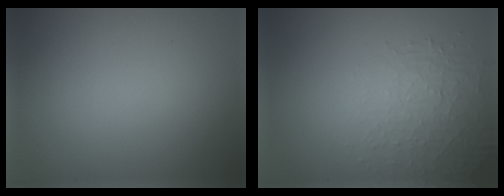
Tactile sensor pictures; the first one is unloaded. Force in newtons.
{"total": 1.9, "press": 1.4, "slide": 1.3}